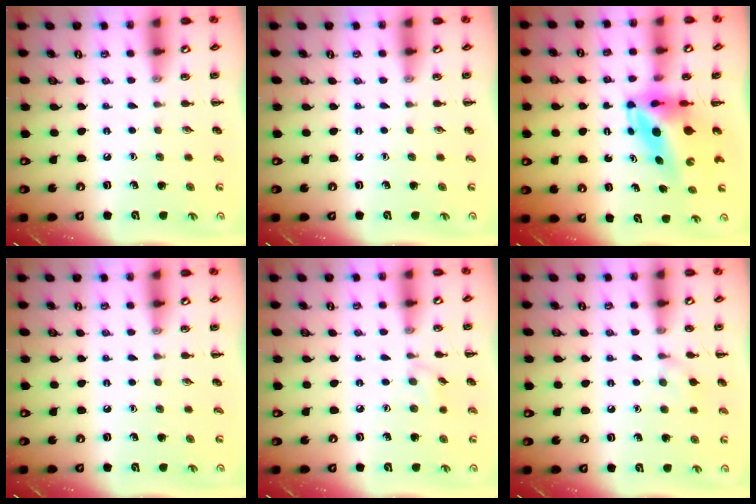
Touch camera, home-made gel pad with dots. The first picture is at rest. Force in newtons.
{"total": 0.0}
{"total": 6.1, "press": 5.8, "slide": 2.0}
{"total": 0.0}
{"total": 3.1, "press": 2.9, "slide": 1.1}
{"total": 6.4, "press": 6.1, "slide": 1.9}